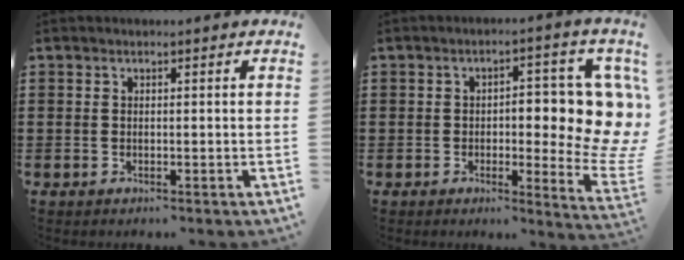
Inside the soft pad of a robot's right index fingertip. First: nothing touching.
{"total": 10.4, "force": [1.0, 4.1, 9.6], "torque": [-0.115, -0.020, 0.012]}